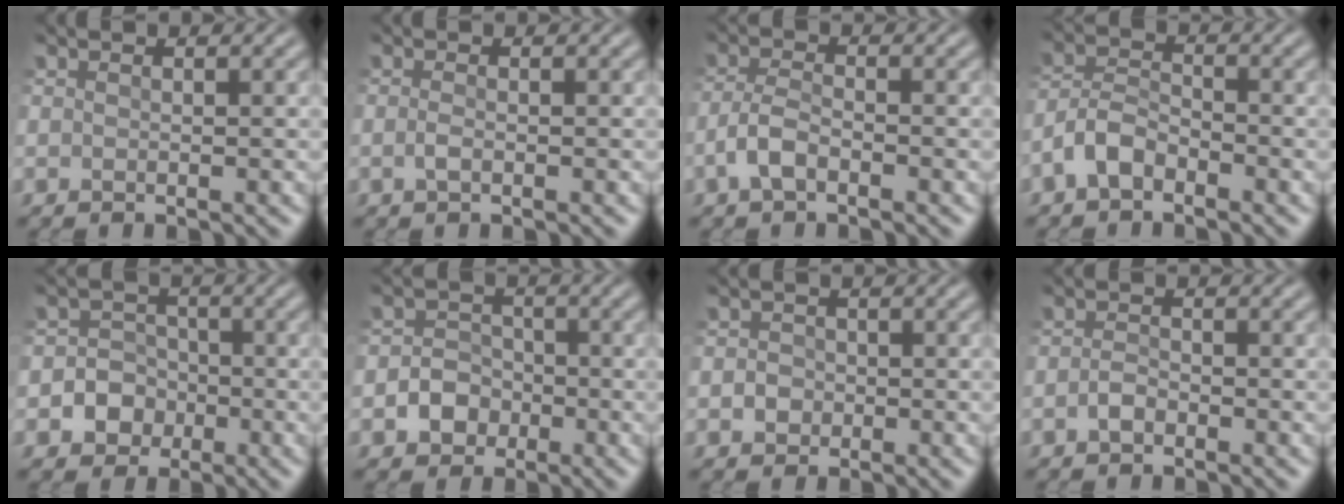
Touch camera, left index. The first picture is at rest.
{"total": 0.6, "force": [-0.1, 0.2, 0.6], "torque": [-0.017, 0.002, -0.004]}
{"total": 2.1, "force": [-1.2, 0.8, 1.5], "torque": [-0.036, 0.009, -0.031]}
{"total": 2.8, "force": [-1.9, 1.4, 1.6], "torque": [-0.033, 0.012, -0.048]}
{"total": 3.5, "force": [-0.9, 3.3, 0.8], "torque": [0.018, 0.012, -0.035]}
{"total": 2.7, "force": [-0.8, 2.4, 0.9], "torque": [0.000, 0.009, -0.023]}
{"total": 1.5, "force": [-0.1, 1.4, 0.4], "torque": [0.009, 0.004, -0.011]}
{"total": 1.0, "force": [-0.5, 0.5, 0.6], "torque": [-0.016, 0.006, -0.013]}